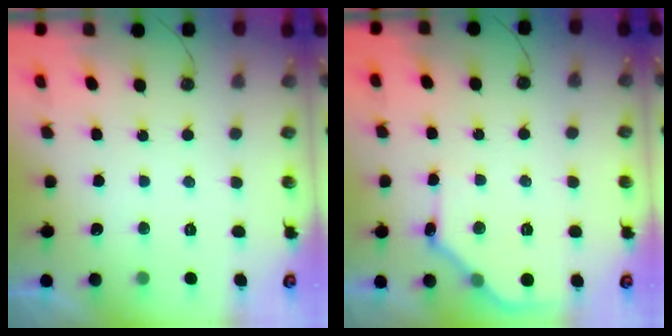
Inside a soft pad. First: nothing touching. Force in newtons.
{"total": 9.5, "press": 9.5, "slide": 0.5}